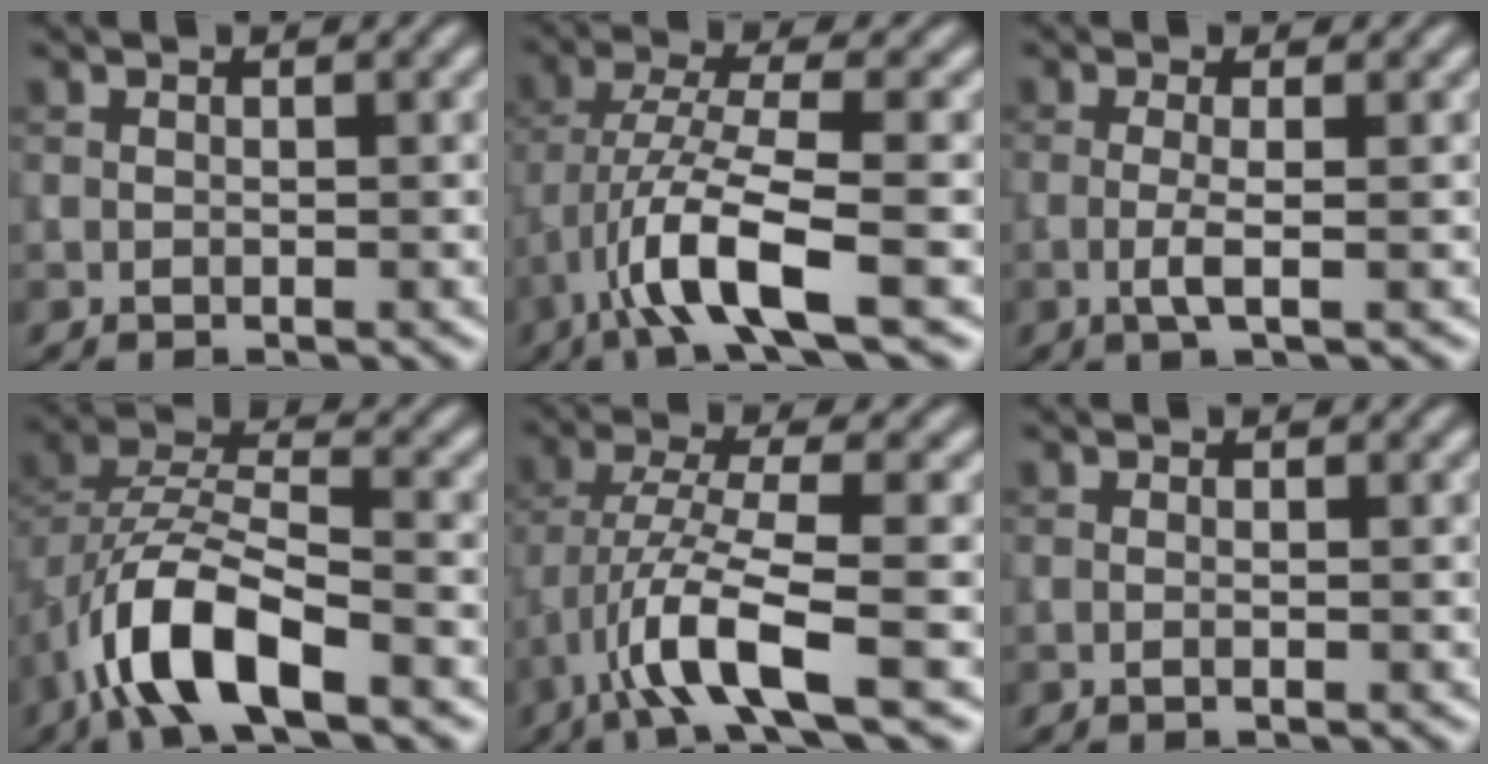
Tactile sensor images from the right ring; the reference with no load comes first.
{"total": 7.1, "force": [-3.1, 1.5, 6.2], "torque": [-0.116, 0.007, -0.064]}
{"total": 2.3, "force": [-0.4, 0.5, 2.2], "torque": [-0.043, -0.006, -0.012]}
{"total": 8.7, "force": [-4.3, 3.5, 6.6], "torque": [-0.128, 0.006, -0.088]}
{"total": 6.5, "force": [-2.9, 1.2, 5.7], "torque": [-0.107, 0.007, -0.060]}
{"total": 0.6, "force": [-0.1, 0.2, 0.6], "torque": [-0.011, -0.006, -0.005]}